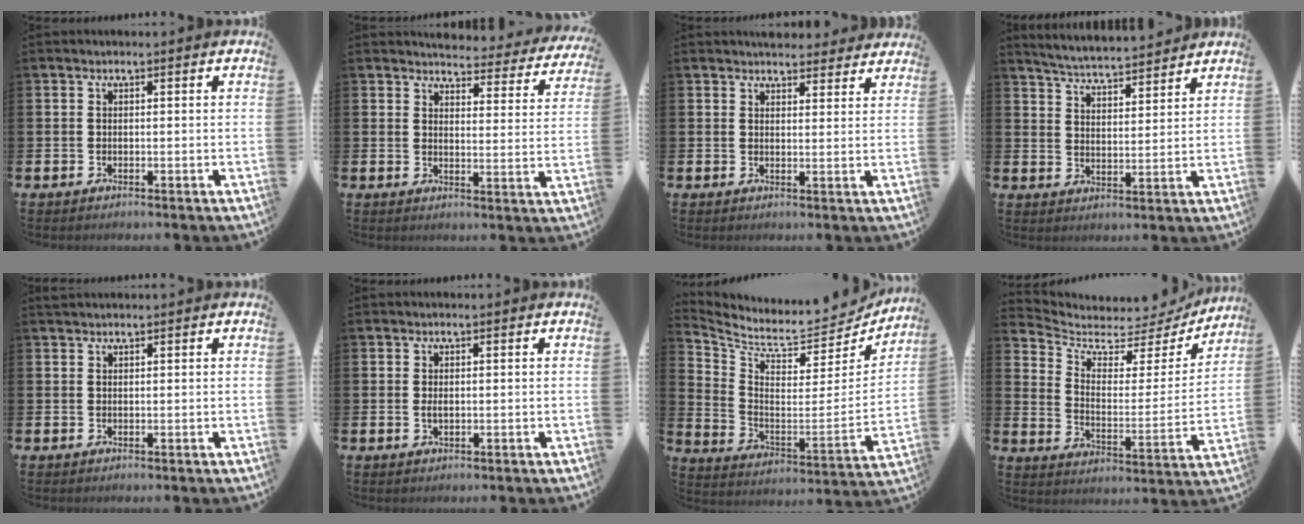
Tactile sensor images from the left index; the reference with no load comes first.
{"total": 4.1, "force": [4.0, 0.7, 0.3], "torque": [-0.008, -0.038, 0.063]}
{"total": 4.1, "force": [4.0, 1.0, -0.1], "torque": [0.009, -0.023, 0.073]}
{"total": 5.0, "force": [5.0, 0.2, 0.4], "torque": [-0.023, -0.036, 0.087]}
{"total": 1.0, "force": [1.0, 0.1, 0.1], "torque": [0.009, -0.002, 0.016]}
{"total": 0.8, "force": [0.1, 0.4, 0.7], "torque": [-0.014, 0.004, -0.001]}
{"total": 6.9, "force": [6.1, 2.4, 2.2], "torque": [-0.059, -0.068, 0.096]}
{"total": 5.0, "force": [4.4, 2.0, 1.1], "torque": [-0.040, -0.047, 0.064]}